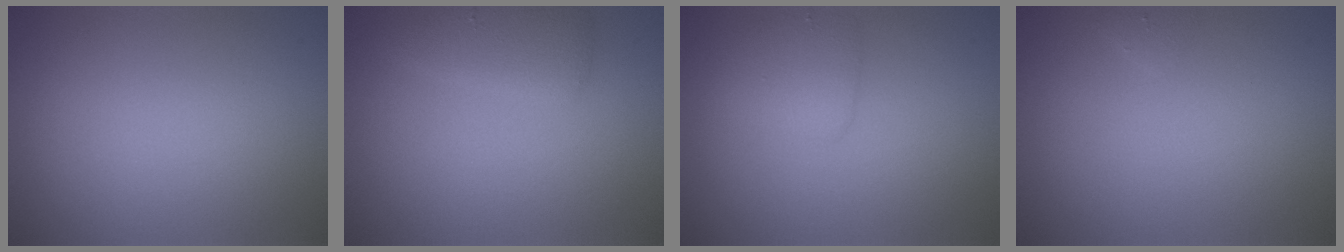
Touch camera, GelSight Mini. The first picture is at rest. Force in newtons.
{"total": 2.4, "press": 2.4, "slide": 0.3}
{"total": 2.2, "press": 2.2, "slide": 0.2}
{"total": 0.5, "press": 0.5, "slide": 0.1}